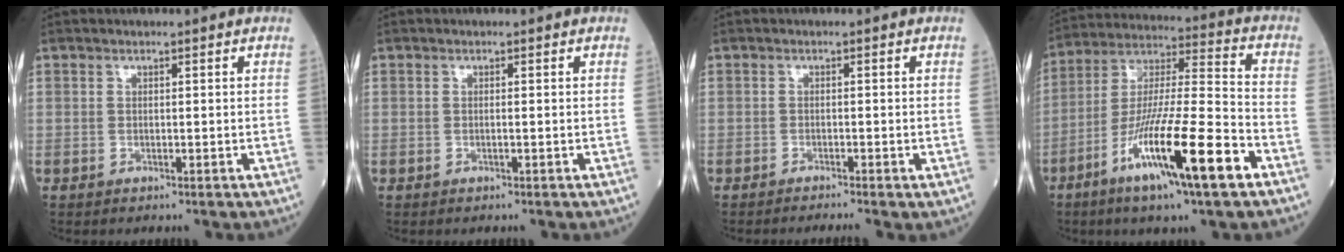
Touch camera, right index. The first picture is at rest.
{"total": 0.0}
{"total": 1.9, "force": [-1.5, -0.3, 1.0], "torque": [-0.022, -0.003, -0.027]}
{"total": 18.0, "force": [-8.9, 0.8, 15.6], "torque": [-0.303, -0.030, -0.159]}